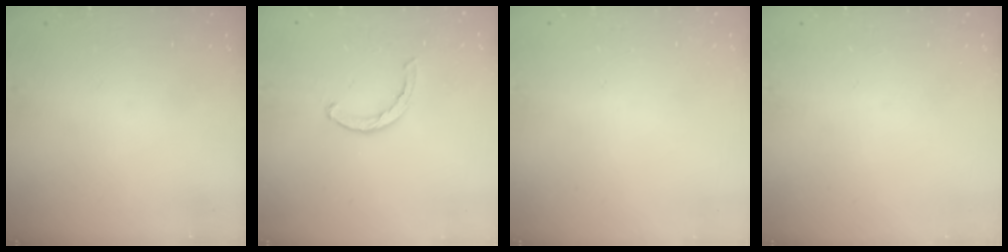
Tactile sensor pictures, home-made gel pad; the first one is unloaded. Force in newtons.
{"total": 2.7, "press": 2.7, "slide": 0.4}
{"total": 2.6, "press": 2.6, "slide": 0.2}
{"total": 0.0}